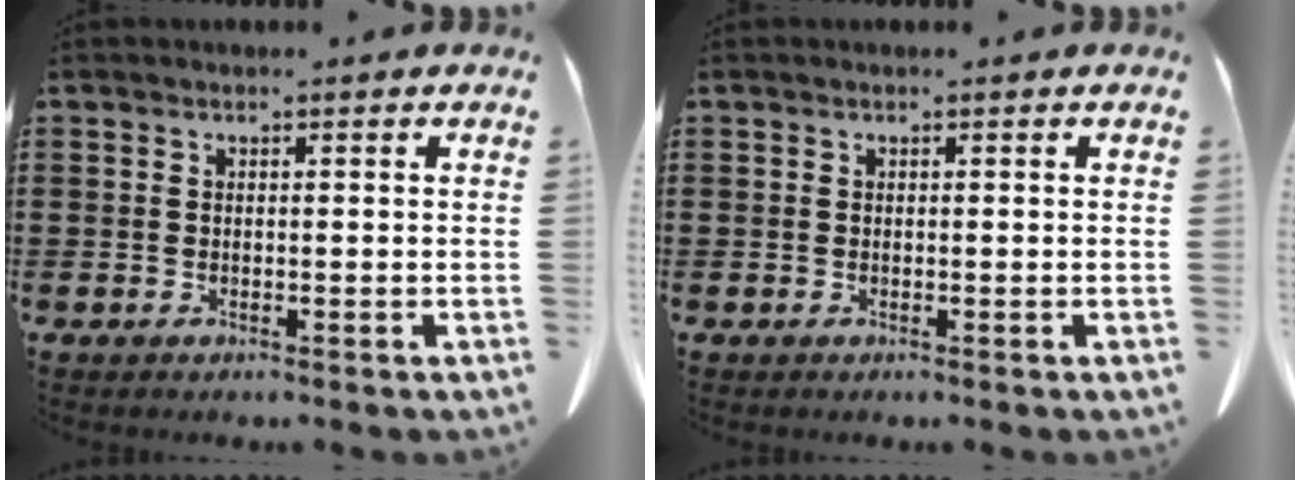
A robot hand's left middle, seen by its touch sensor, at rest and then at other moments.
{"total": 0.0}